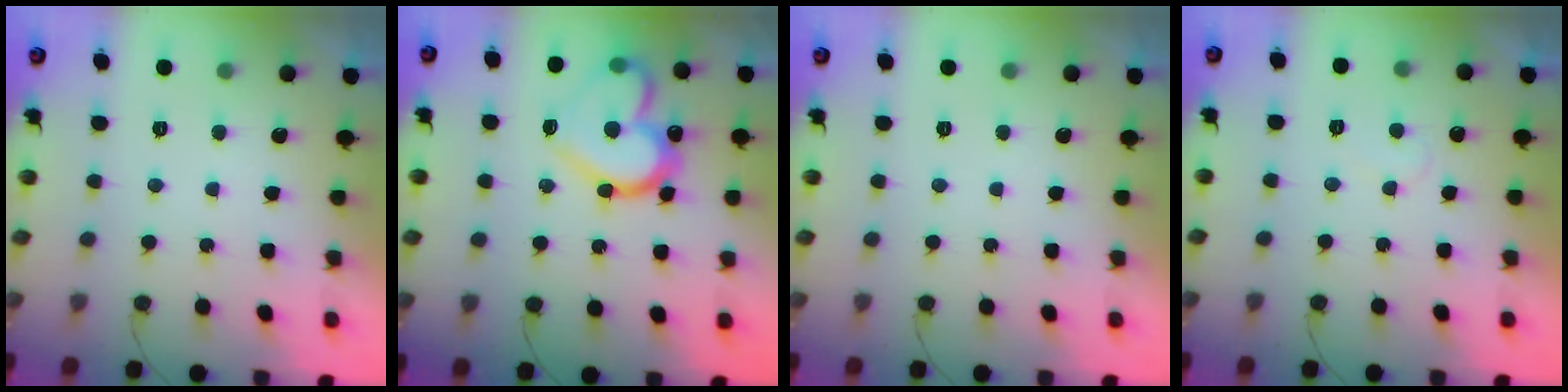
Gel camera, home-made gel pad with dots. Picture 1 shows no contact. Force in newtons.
{"total": 19.8, "press": 19.7, "slide": 1.4}
{"total": 0.0}
{"total": 4.5, "press": 4.5, "slide": 0.3}